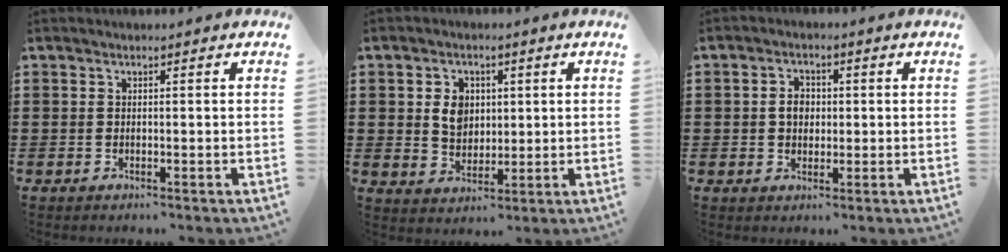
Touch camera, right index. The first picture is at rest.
{"total": 4.8, "force": [0.9, 3.9, 2.7], "torque": [-0.059, 0.011, 0.012]}
{"total": 3.1, "force": [0.0, 2.3, 2.0], "torque": [-0.044, 0.010, -0.002]}